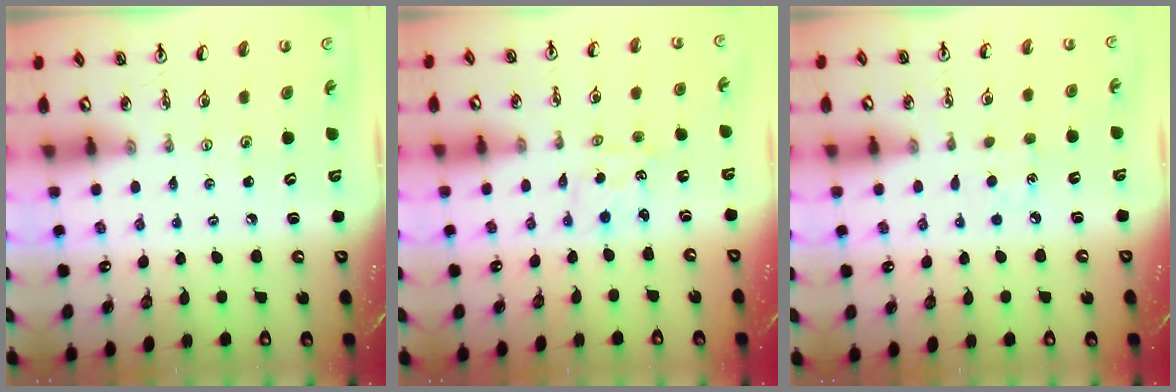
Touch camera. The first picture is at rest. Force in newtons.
{"total": 1.1, "press": 0.9, "slide": 0.6}
{"total": 4.8, "press": 4.7, "slide": 0.5}